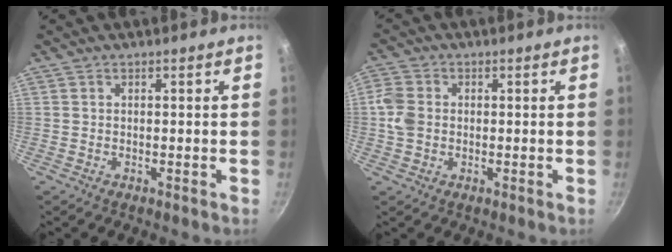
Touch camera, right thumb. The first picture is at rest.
{"total": 5.2, "force": [-0.1, 4.2, 3.1], "torque": [-0.056, 0.008, -0.009]}